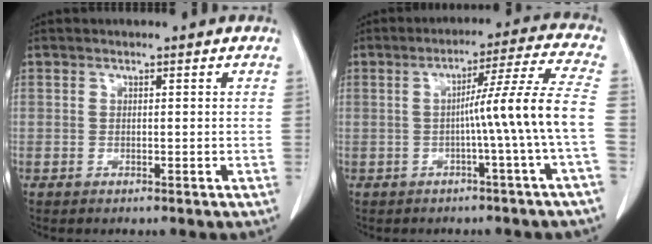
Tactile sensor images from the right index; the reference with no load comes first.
{"total": 10.1, "force": [-1.7, -2.6, 9.6], "torque": [-0.137, 0.015, -0.022]}